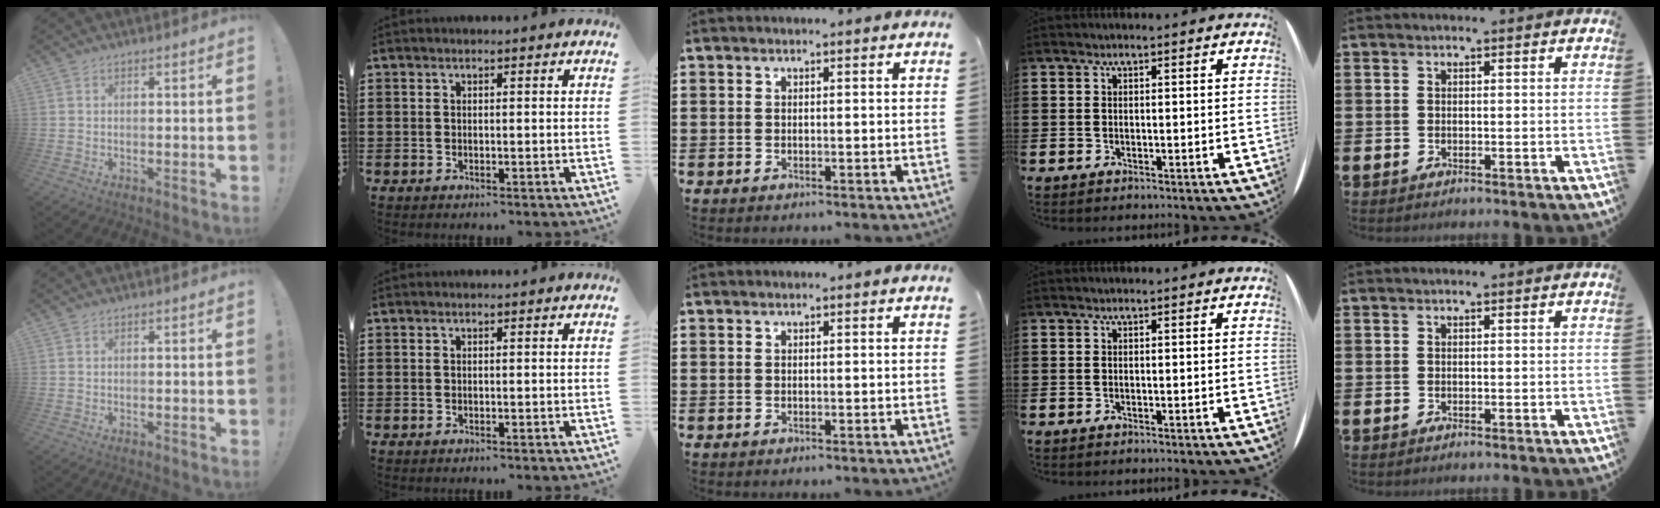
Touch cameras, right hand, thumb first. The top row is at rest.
{}